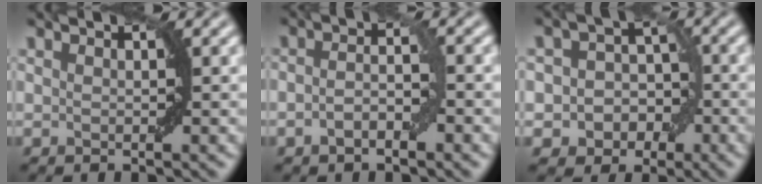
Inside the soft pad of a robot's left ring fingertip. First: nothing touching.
{"total": 2.6, "force": [-1.0, 1.0, 2.2], "torque": [-0.042, 0.003, -0.021]}
{"total": 5.6, "force": [-1.8, 5.0, 1.9], "torque": [-0.009, 0.021, -0.047]}